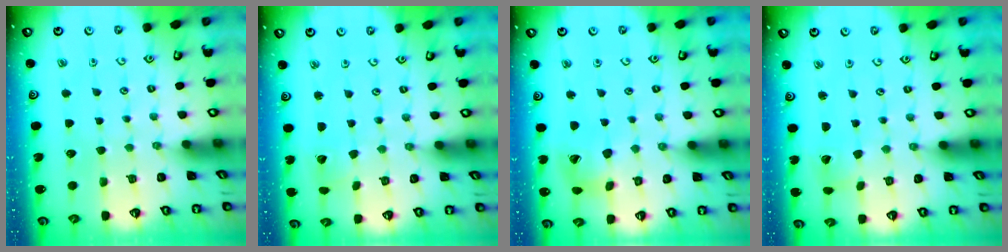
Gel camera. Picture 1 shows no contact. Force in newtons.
{"total": 2.7, "press": 2.7, "slide": 0.2}
{"total": 11.9, "press": 11.8, "slide": 1.4}
{"total": 1.8, "press": 1.8, "slide": 0.2}